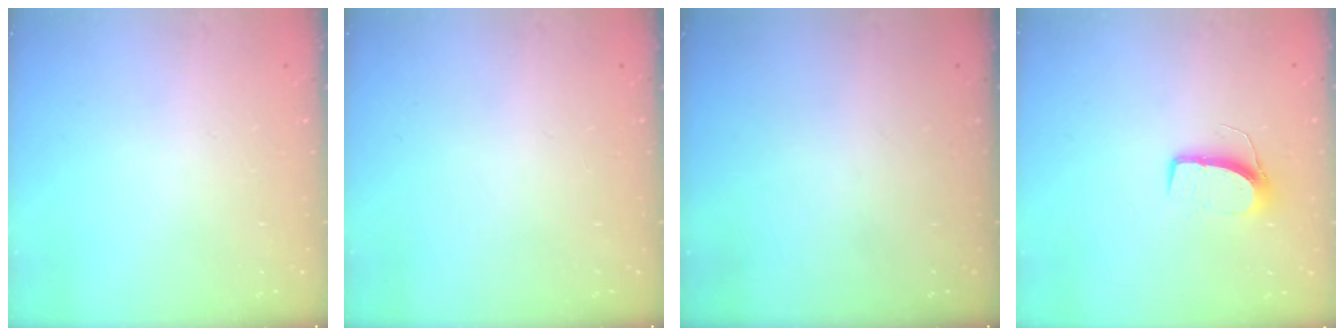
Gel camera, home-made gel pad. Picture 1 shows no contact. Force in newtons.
{"total": 0.0}
{"total": 0.0}
{"total": 7.8, "press": 7.8, "slide": 0.5}